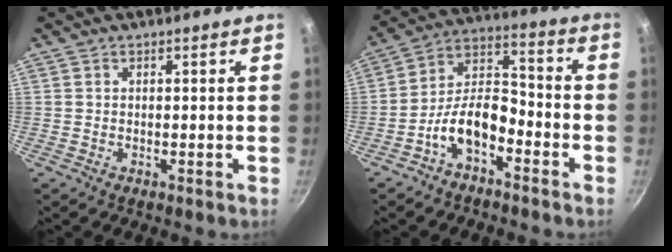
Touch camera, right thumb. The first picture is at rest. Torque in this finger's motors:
{"motor_torque": [0.13, 0.05, 1.29, -0.72, 0.10]}